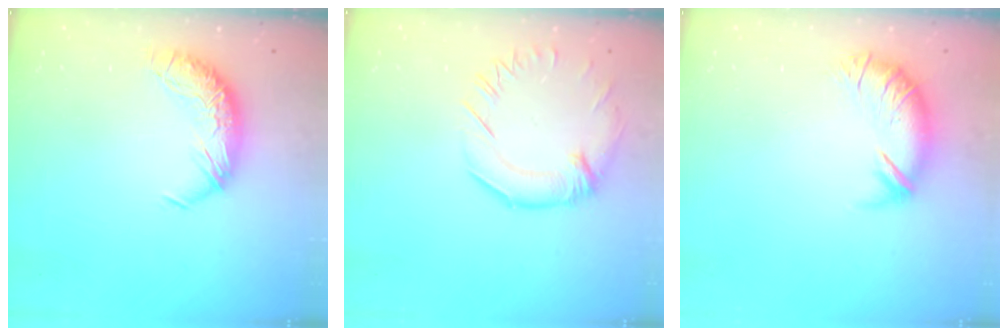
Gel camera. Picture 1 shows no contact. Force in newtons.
{"total": 1.3, "press": 0.4, "slide": 1.3}
{"total": 2.6, "press": 1.5, "slide": 2.1}